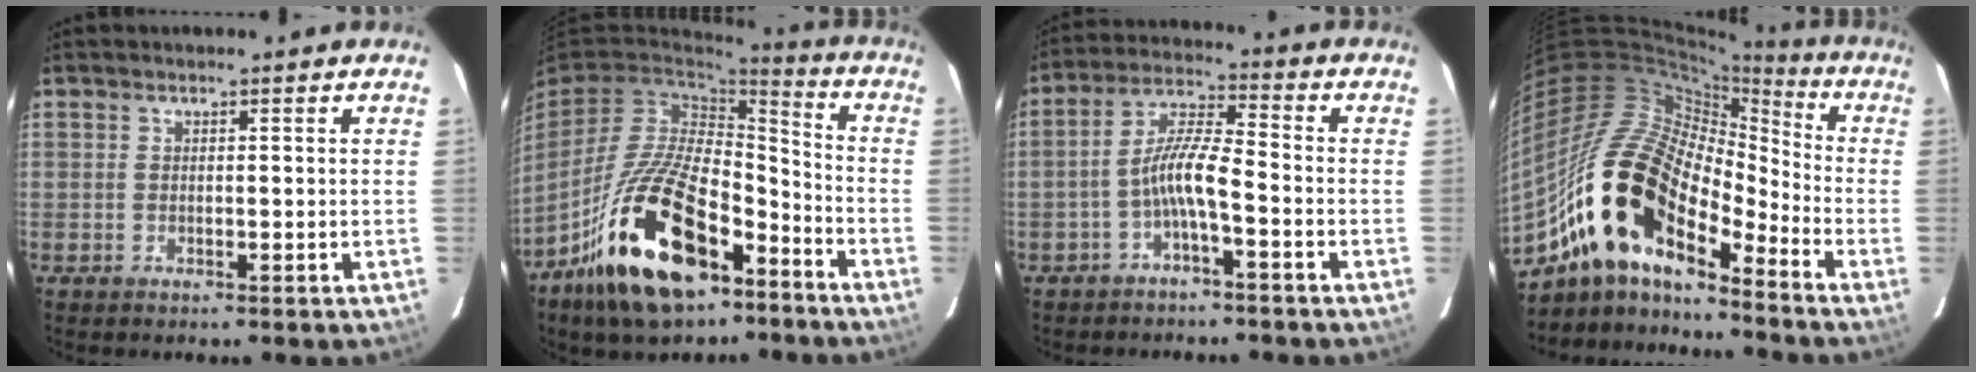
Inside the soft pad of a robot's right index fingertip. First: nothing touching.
{"total": 22.6, "force": [-12.9, 10.5, 15.3], "torque": [-0.298, -0.005, -0.218]}
{"total": 6.6, "force": [-3.0, 0.7, 5.8], "torque": [-0.129, 0.016, -0.058]}
{"total": 20.9, "force": [-13.4, 8.3, 13.8], "torque": [-0.249, -0.015, -0.270]}